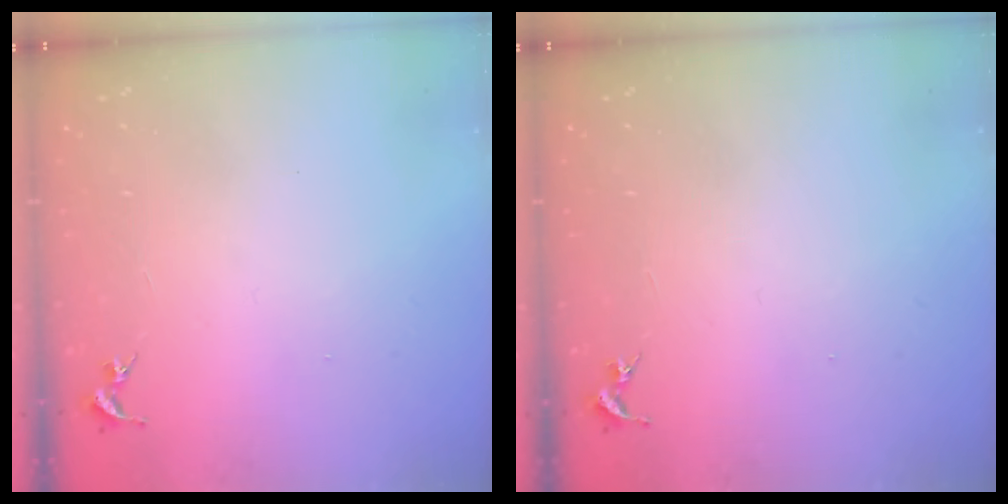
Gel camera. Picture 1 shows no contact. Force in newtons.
{"total": 0.0}